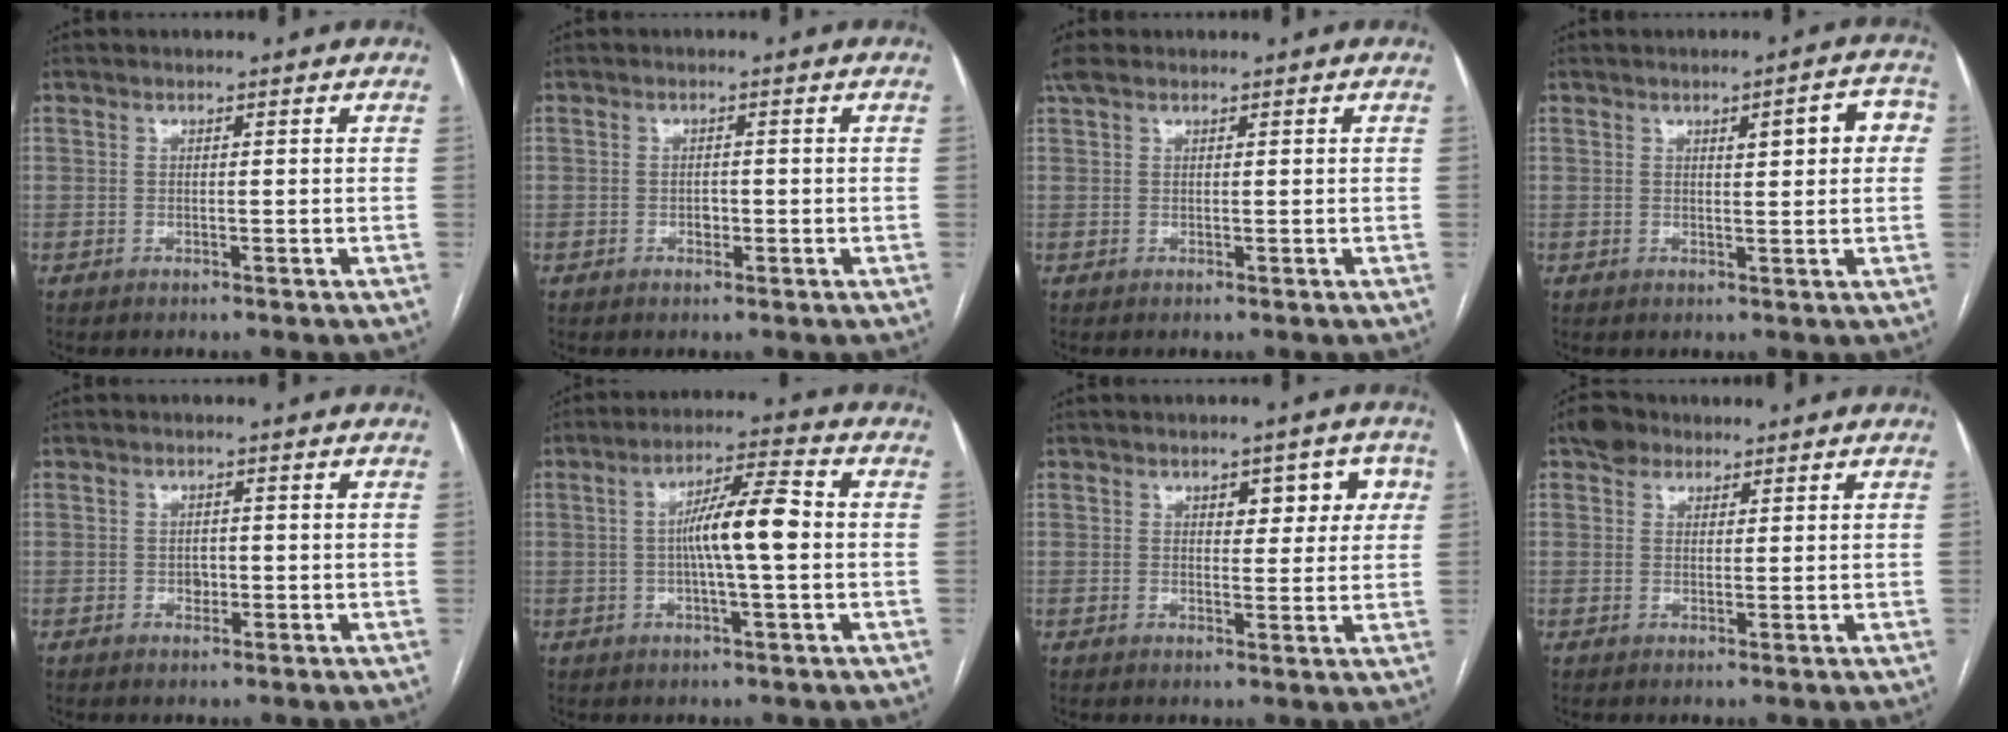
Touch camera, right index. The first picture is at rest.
{"total": 1.2, "force": [-0.4, 0.9, 0.8], "torque": [-0.012, 0.004, -0.002]}
{"total": 2.4, "force": [1.7, 0.9, 1.4], "torque": [-0.036, 0.023, 0.035]}
{"total": 5.4, "force": [1.4, 1.3, 5.0], "torque": [-0.060, 0.014, 0.015]}
{"total": 1.4, "force": [-0.3, 1.1, 0.8], "torque": [-0.012, 0.004, 0.000]}
{"total": 8.6, "force": [-0.1, 0.8, 8.6], "torque": [-0.153, 0.015, -0.007]}
{"total": 5.8, "force": [2.1, 3.0, 4.5], "torque": [-0.041, 0.015, 0.025]}
{"total": 3.4, "force": [2.3, 2.3, 0.9], "torque": [-0.016, 0.011, 0.039]}